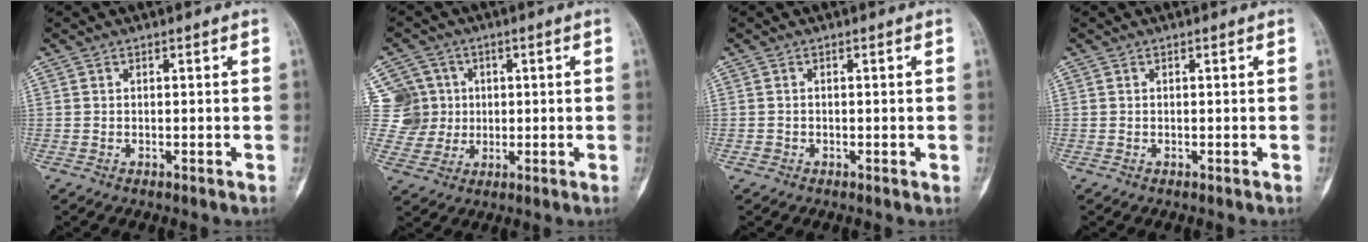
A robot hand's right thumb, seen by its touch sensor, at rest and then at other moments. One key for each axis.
{"total": 9.2, "fx": 1.7, "fy": 8.9, "fz": 1.4, "tx": 0.006, "ty": 0.011, "tz": 0.033}
{"total": 0.5, "fx": -0.2, "fy": 0.5, "fz": 0.1, "tx": 0.003, "ty": 0.002, "tz": -0.003}
{"total": 0.0}